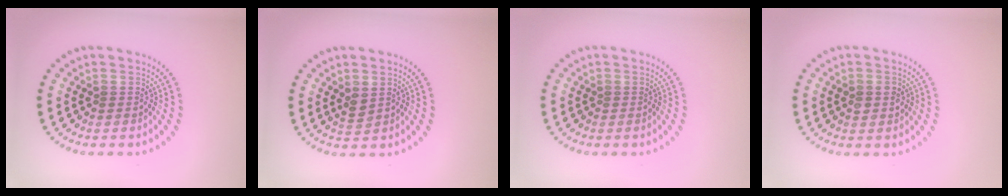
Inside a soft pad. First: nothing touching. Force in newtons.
{"total": 1.0, "press": 0.9, "slide": 0.5}
{"total": 0.0}
{"total": 1.4, "press": 1.4, "slide": 0.2}